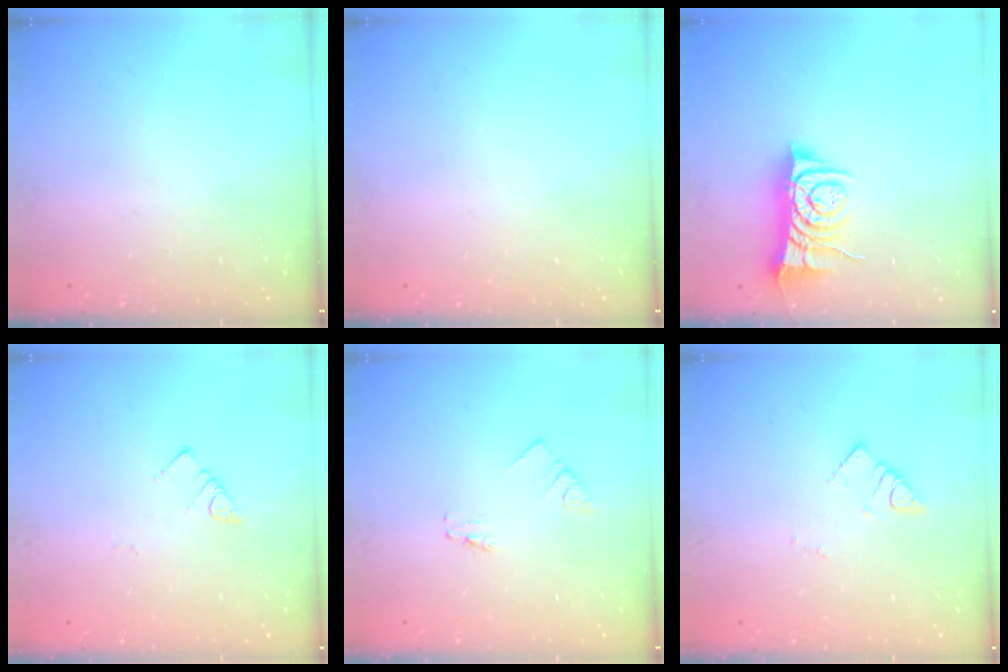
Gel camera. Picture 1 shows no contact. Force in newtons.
{"total": 0.0}
{"total": 7.7, "press": 7.6, "slide": 1.1}
{"total": 3.0, "press": 3.0, "slide": 0.2}
{"total": 0.0}
{"total": 2.6, "press": 2.6, "slide": 0.1}